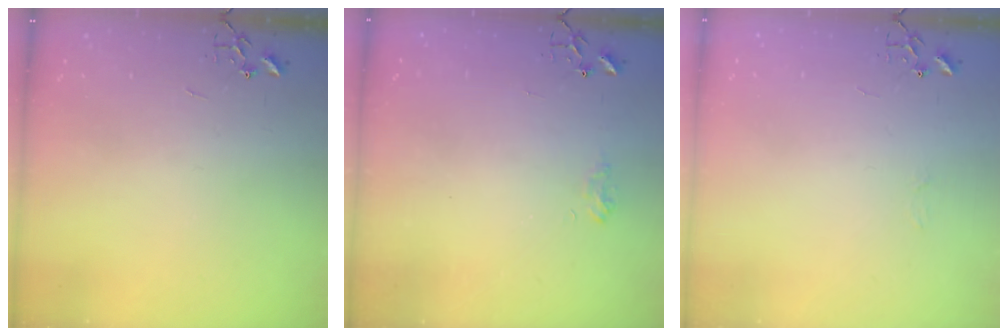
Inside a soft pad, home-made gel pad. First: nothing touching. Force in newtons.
{"total": 6.9, "press": 6.9, "slide": 0.7}
{"total": 3.0, "press": 3.0, "slide": 0.3}